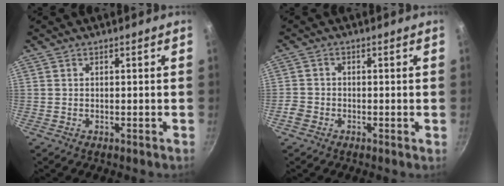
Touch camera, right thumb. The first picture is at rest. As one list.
[{"total": 2.5, "force": [-1.2, 1.8, 1.2], "torque": [-0.023, 0.009, -0.029]}]